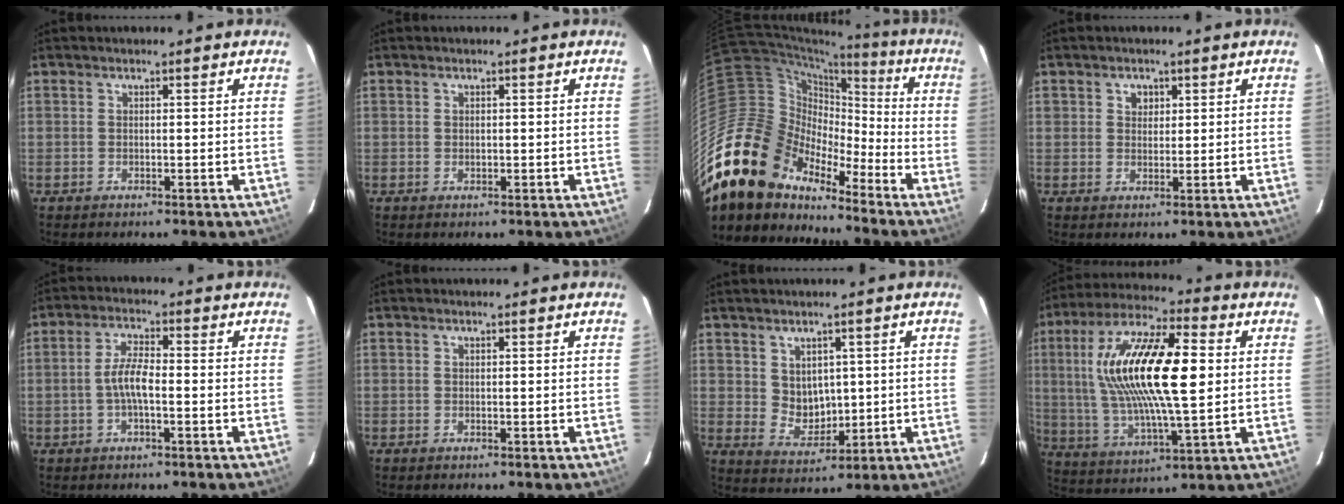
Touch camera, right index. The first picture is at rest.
{"total": 0.7, "force": [0.2, 0.6, 0.4], "torque": [-0.006, 0.002, 0.004]}
{"total": 21.2, "force": [-16.2, 11.4, 7.4], "torque": [-0.143, 0.024, -0.297]}
{"total": 2.5, "force": [1.0, 2.1, 0.7], "torque": [-0.005, 0.009, 0.018]}
{"total": 4.8, "force": [-1.1, 1.3, 4.5], "torque": [-0.092, 0.009, -0.021]}
{"total": 0.0}
{"total": 5.7, "force": [1.6, 4.7, 2.8], "torque": [-0.047, 0.000, 0.046]}
{"total": 21.6, "force": [3.5, 6.8, 20.2], "torque": [-0.389, 0.015, 0.063]}